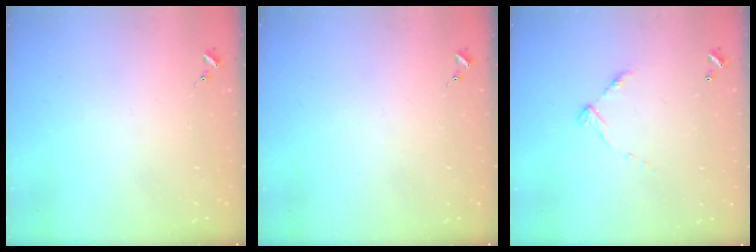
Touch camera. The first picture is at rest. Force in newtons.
{"total": 0.0}
{"total": 7.3, "press": 7.3, "slide": 0.6}